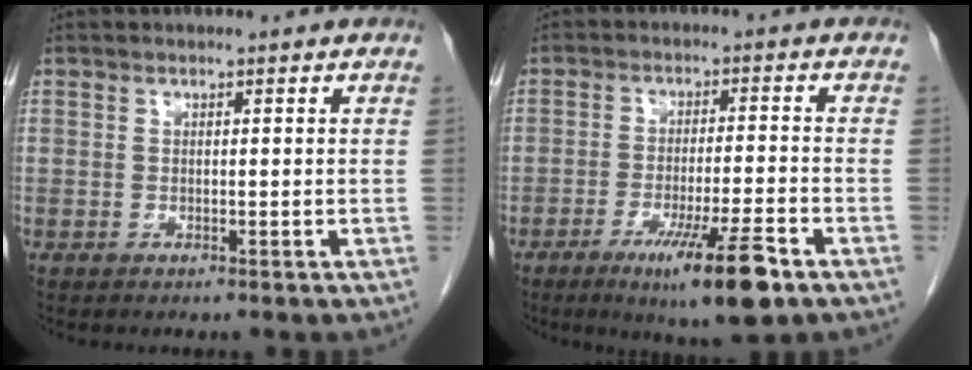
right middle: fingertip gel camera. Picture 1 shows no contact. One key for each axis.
{"total": 10.4, "fx": -5.9, "fy": 0.2, "fz": 8.5, "tx": -0.141, "ty": -0.025, "tz": -0.093}